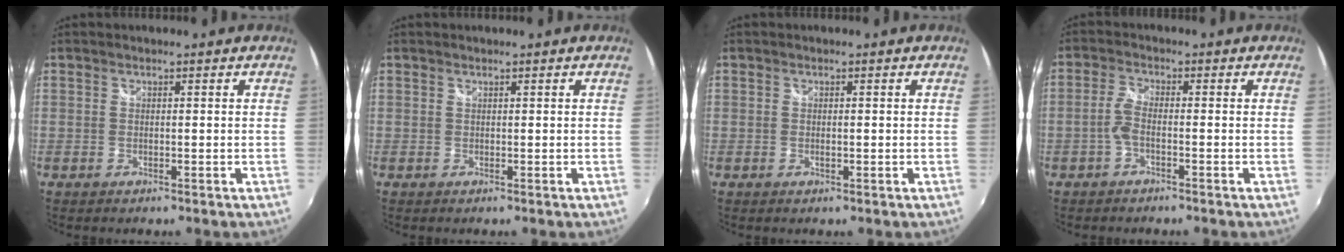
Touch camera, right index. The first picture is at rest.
{"total": 0.0}
{"total": 0.8, "force": [-0.1, 0.4, 0.6], "torque": [-0.010, -0.001, -0.002]}
{"total": 2.8, "force": [-1.3, 0.7, 2.4], "torque": [-0.059, 0.005, -0.029]}